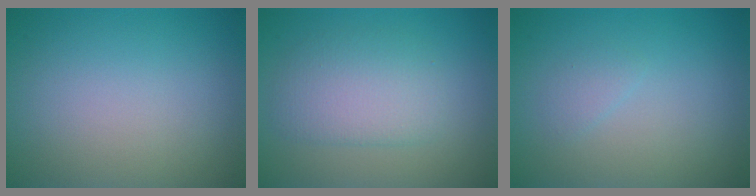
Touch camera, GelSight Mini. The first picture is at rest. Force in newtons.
{"total": 3.6, "press": 3.6, "slide": 0.2}
{"total": 0.9, "press": 0.9, "slide": 0.0}